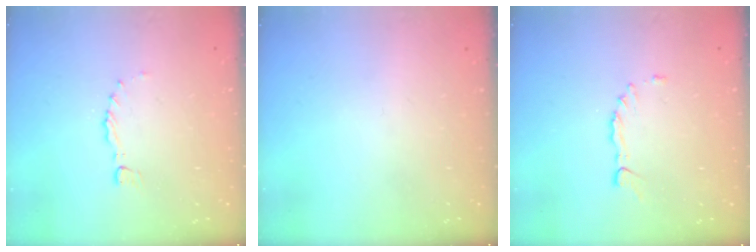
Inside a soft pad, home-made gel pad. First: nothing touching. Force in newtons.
{"total": 0.0}
{"total": 2.2, "press": 2.2, "slide": 0.3}